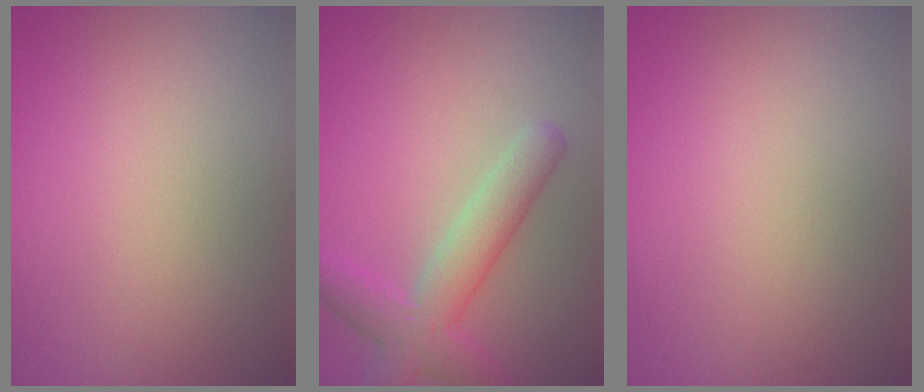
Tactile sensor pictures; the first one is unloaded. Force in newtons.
{"total": 4.6, "press": 4.6, "slide": 0.2}
{"total": 0.0}